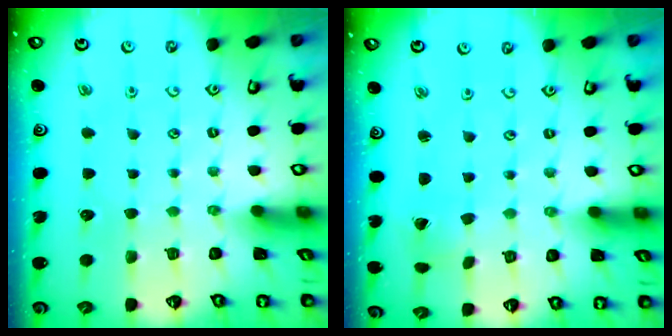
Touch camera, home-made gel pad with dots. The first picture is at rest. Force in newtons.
{"total": 1.2, "press": 1.2, "slide": 0.4}